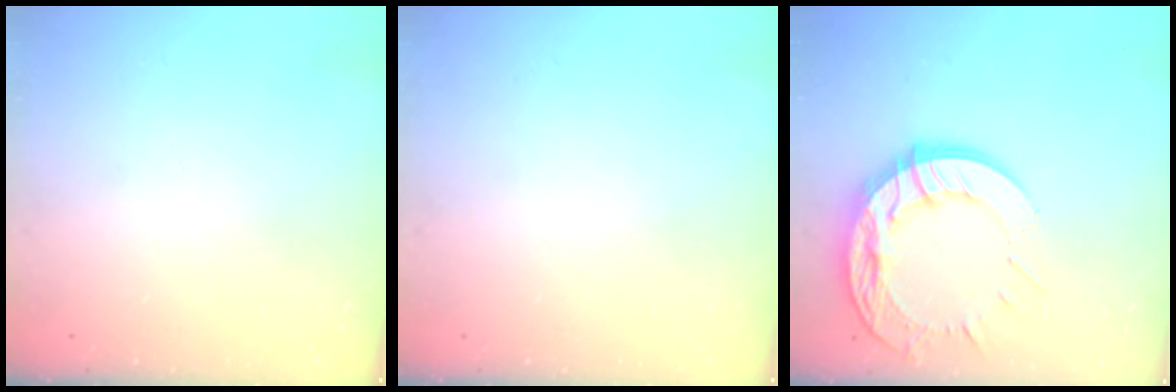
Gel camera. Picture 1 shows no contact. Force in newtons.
{"total": 0.0}
{"total": 20.5, "press": 20.5, "slide": 1.9}